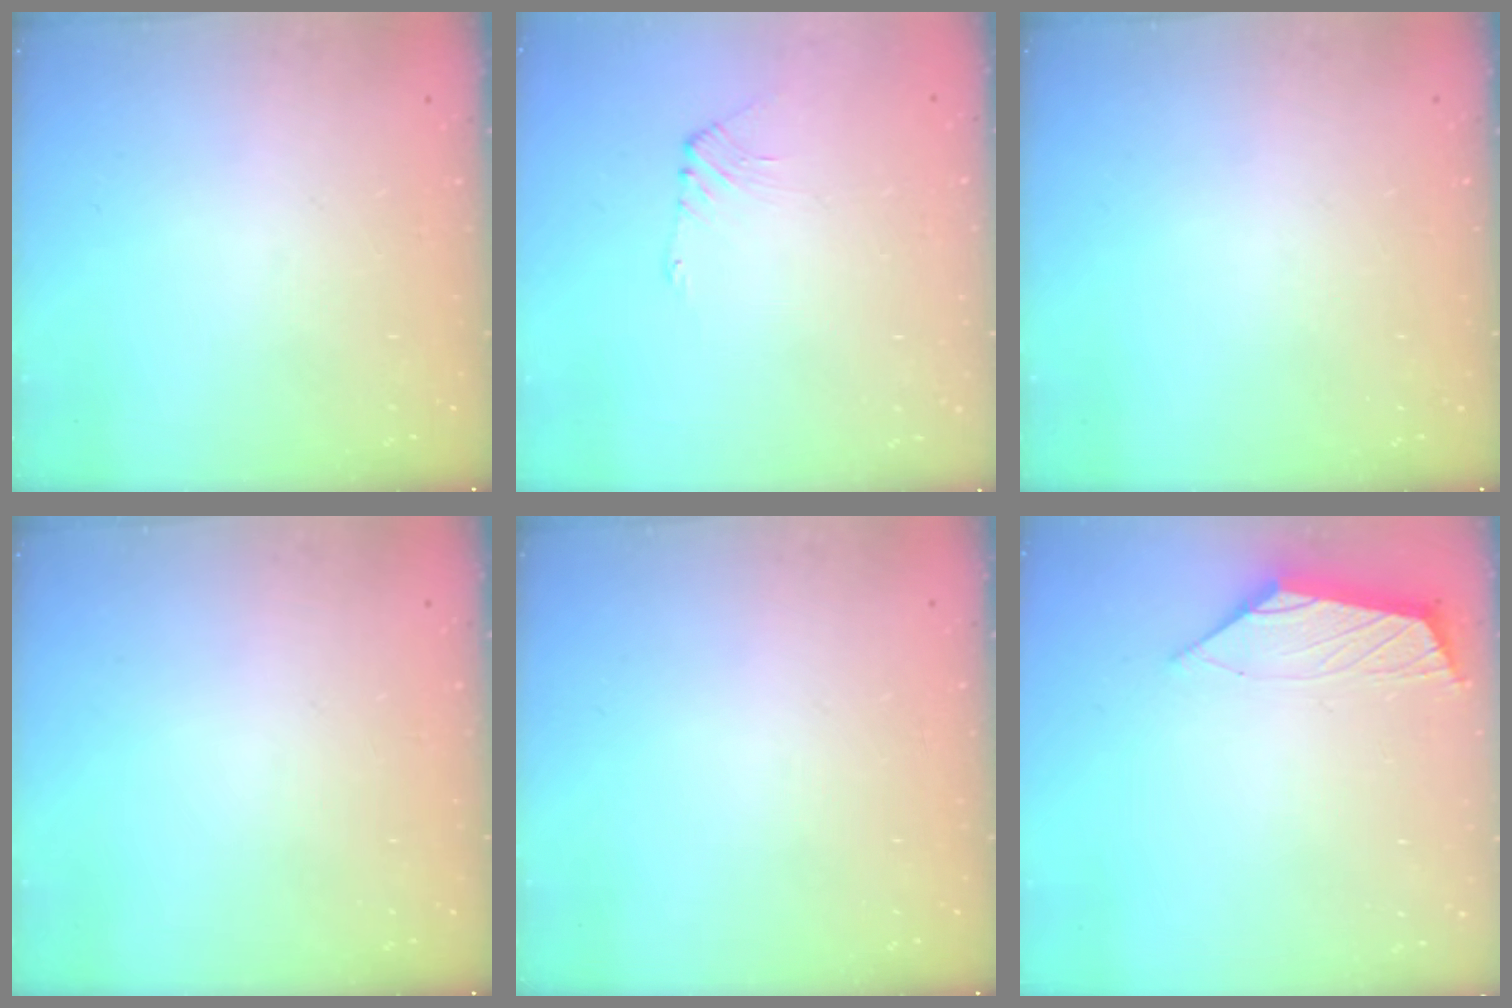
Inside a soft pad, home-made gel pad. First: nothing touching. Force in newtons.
{"total": 3.0, "press": 2.9, "slide": 0.5}
{"total": 0.0}
{"total": 0.0}
{"total": 0.0}
{"total": 2.8, "press": 2.7, "slide": 0.6}